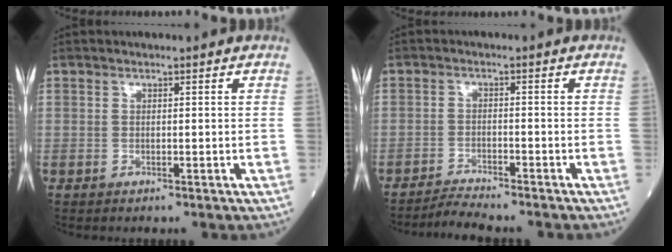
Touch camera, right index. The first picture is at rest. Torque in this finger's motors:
{"motor_torque": [0.07, -0.14, 0.07, 0.00]}